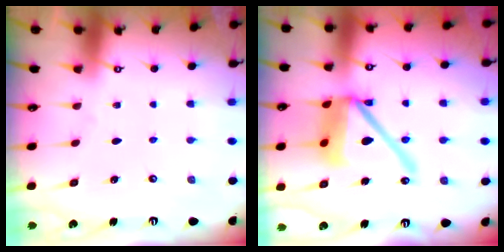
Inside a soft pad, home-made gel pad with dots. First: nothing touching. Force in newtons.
{"total": 15.2, "press": 14.9, "slide": 2.7}